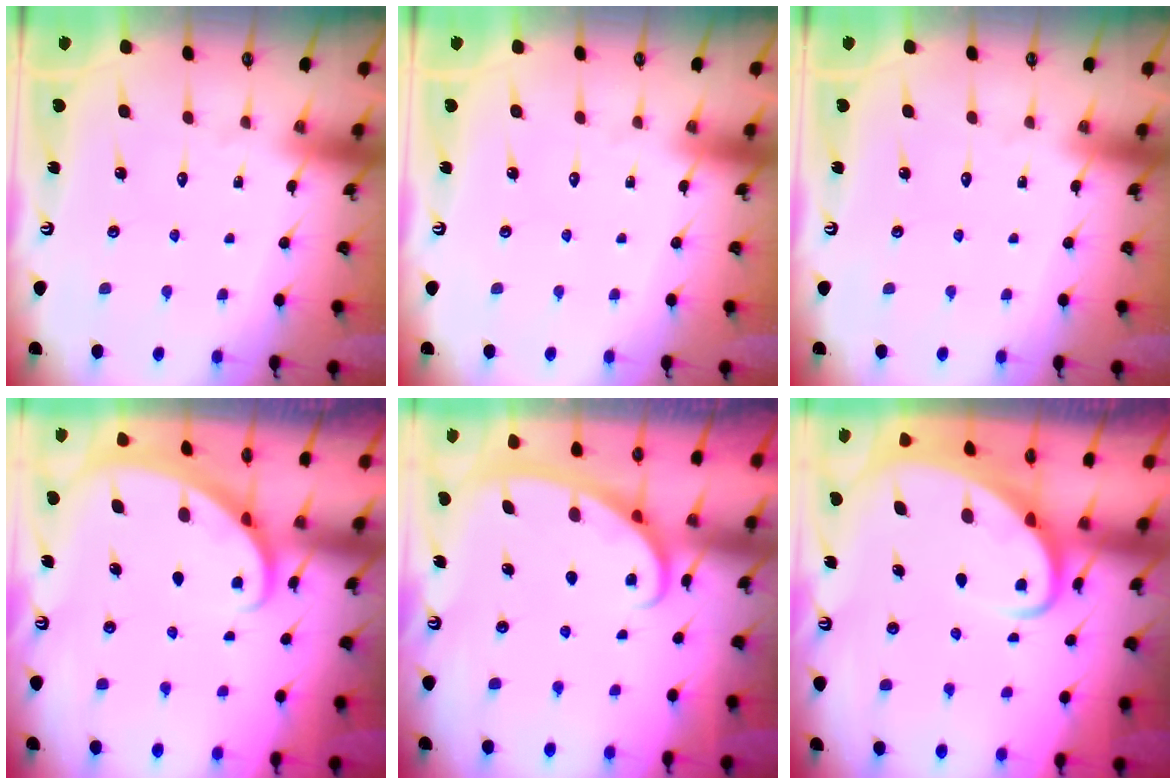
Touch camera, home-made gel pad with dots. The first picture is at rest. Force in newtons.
{"total": 0.0}
{"total": 0.0}
{"total": 1.9, "press": 1.9, "slide": 0.0}
{"total": 2.9, "press": 2.8, "slide": 0.4}
{"total": 3.8, "press": 3.7, "slide": 0.4}